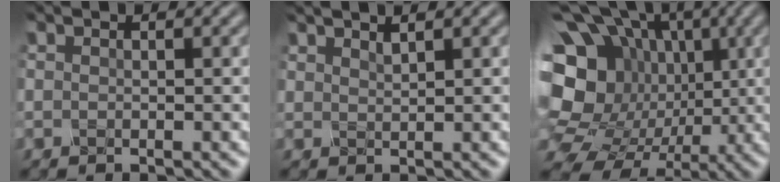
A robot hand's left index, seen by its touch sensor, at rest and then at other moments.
{"total": 1.0, "force": [0.9, 0.1, 0.4], "torque": [-0.006, 0.005, 0.021]}
{"total": 21.1, "force": [1.5, 18.3, 10.4], "torque": [-0.227, 0.042, 0.003]}